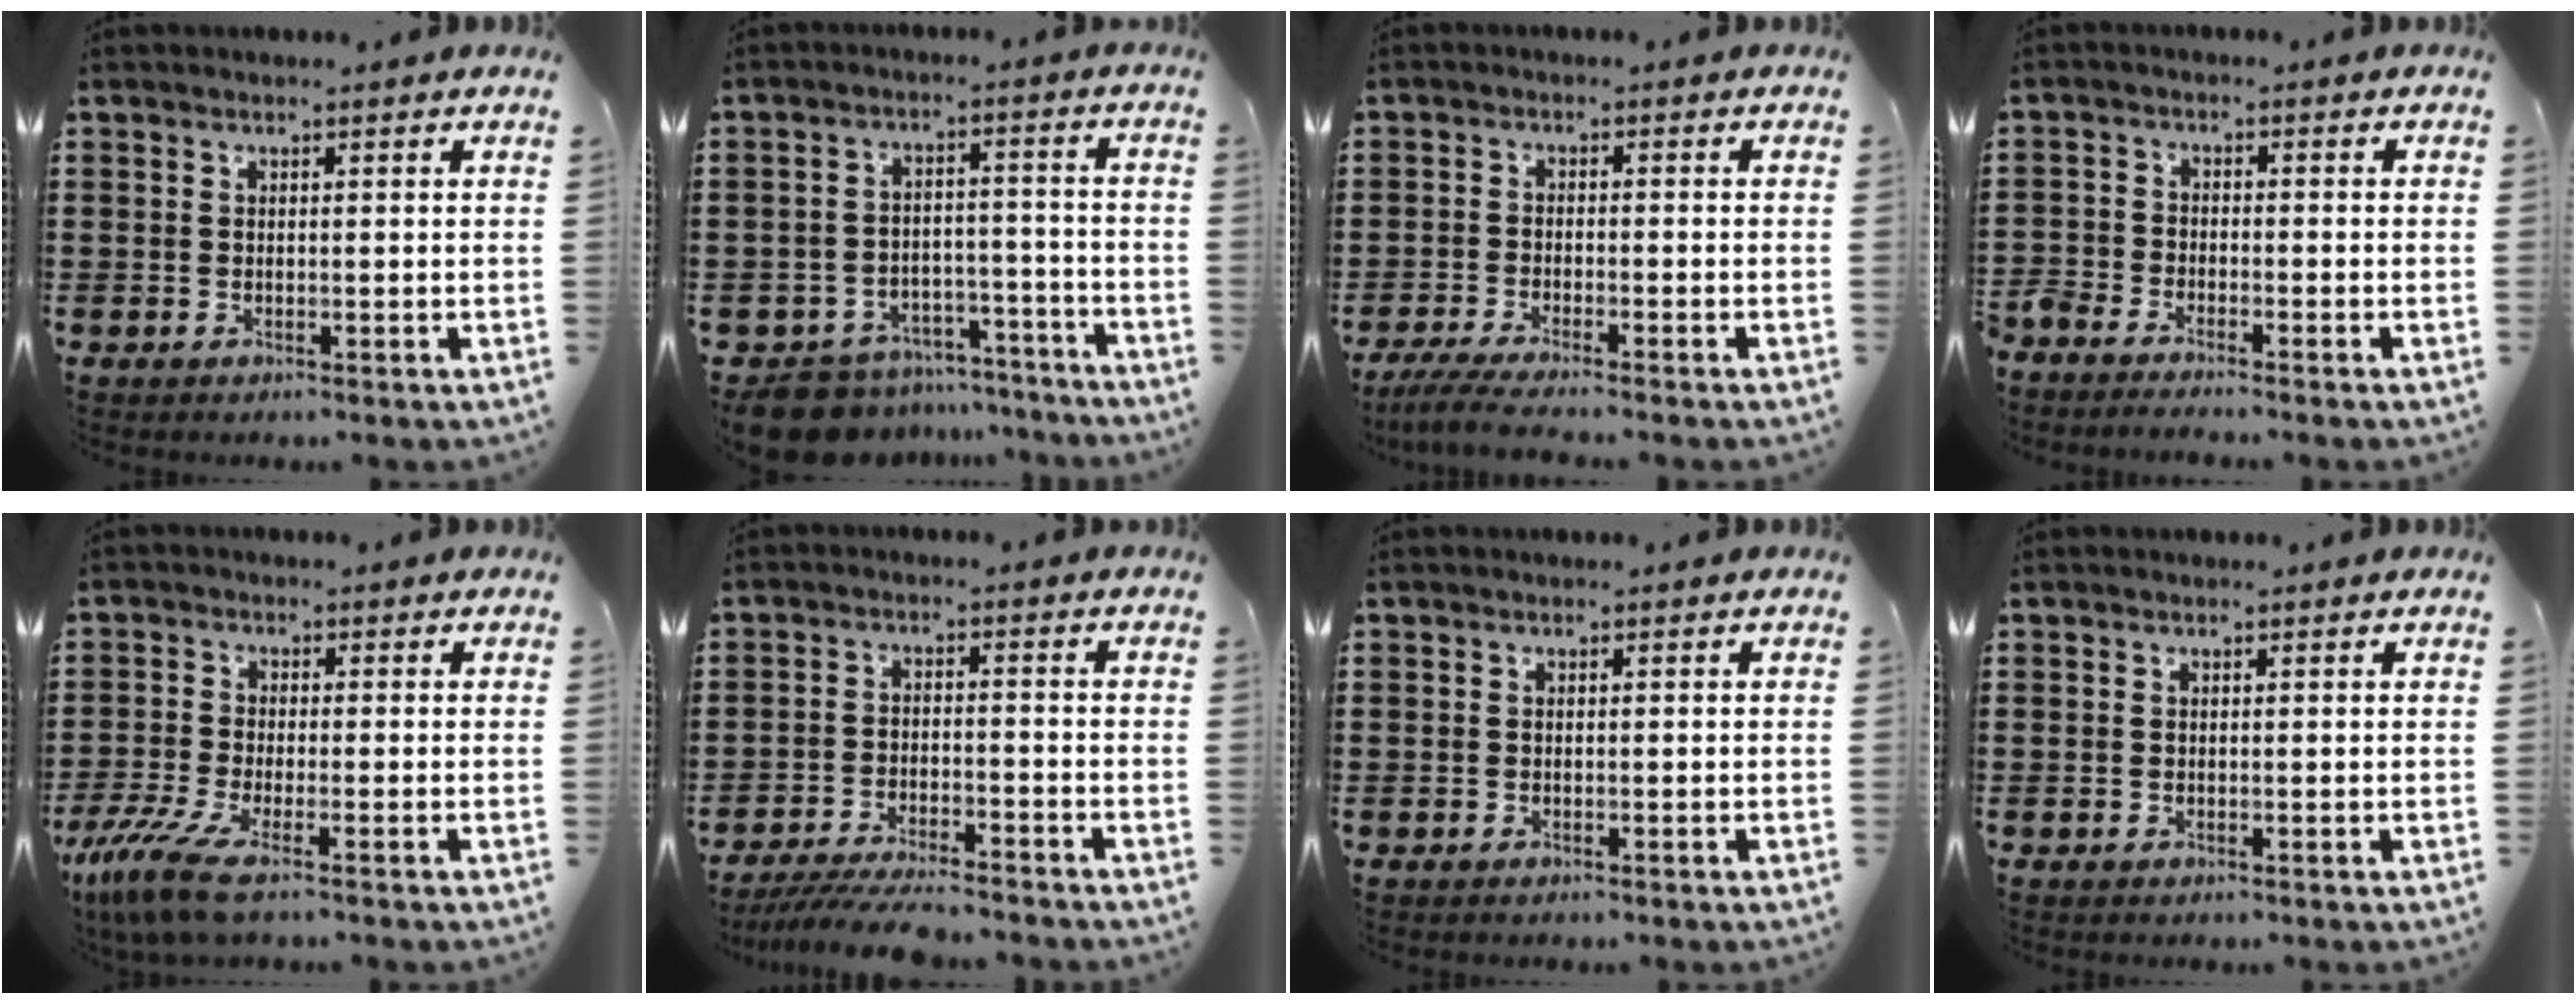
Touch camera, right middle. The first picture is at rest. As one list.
[{"total": 8.1, "force": [-7.7, 1.9, 1.2], "torque": [-0.028, 0.025, -0.152]}, {"total": 3.8, "force": [-3.4, 0.0, 1.7], "torque": [-0.050, -0.017, -0.069]}, {"total": 2.7, "force": [-2.7, 0.4, 0.1], "torque": [-0.022, -0.003, -0.062]}, {"total": 6.6, "force": [-4.4, 1.3, 4.8], "torque": [-0.120, -0.021, -0.086]}, {"total": 5.6, "force": [-5.3, 0.5, 1.7], "torque": [-0.031, -0.002, -0.102]}, {"total": 0.0}, {"total": 0.0}]